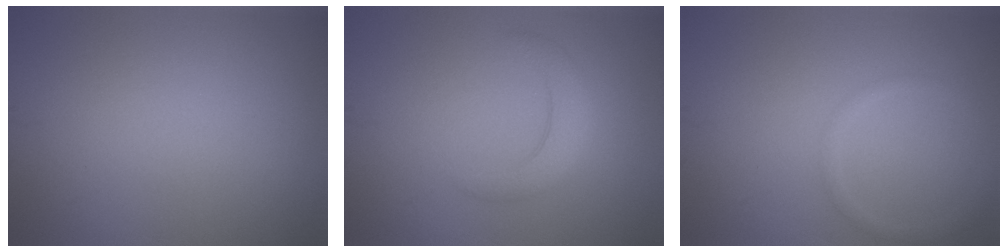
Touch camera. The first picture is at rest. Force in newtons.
{"total": 2.4, "press": 2.4, "slide": 0.1}
{"total": 1.1, "press": 1.1, "slide": 0.1}